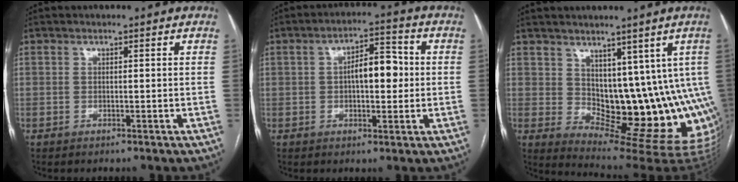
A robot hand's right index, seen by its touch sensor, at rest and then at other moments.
{"total": 7.2, "force": [0.3, 3.1, 6.5], "torque": [-0.099, 0.022, 0.003]}
{"total": 12.6, "force": [3.3, 6.5, 10.2], "torque": [-0.123, -0.006, 0.066]}